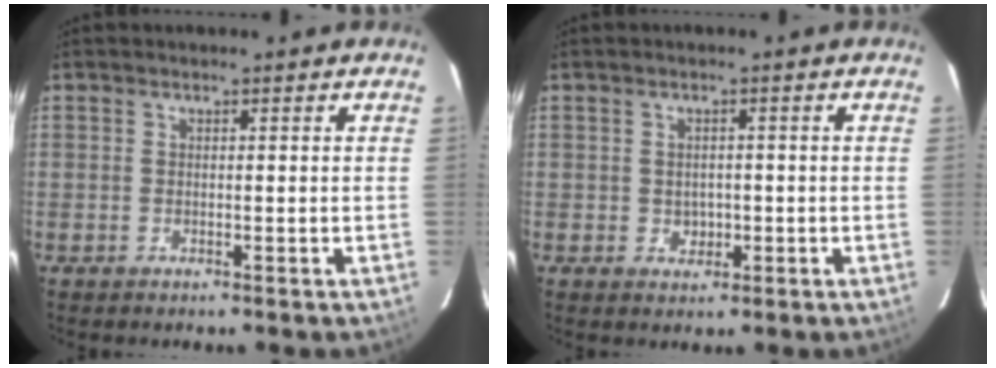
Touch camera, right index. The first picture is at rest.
{"total": 2.7, "force": [-0.5, 2.4, 1.2], "torque": [-0.020, 0.005, 0.000]}